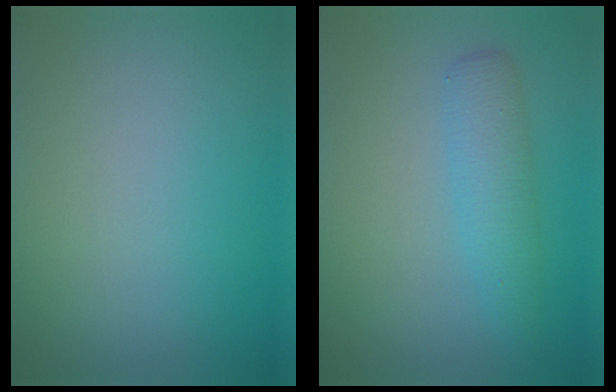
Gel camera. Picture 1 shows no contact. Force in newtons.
{"total": 2.9, "press": 2.9, "slide": 0.1}